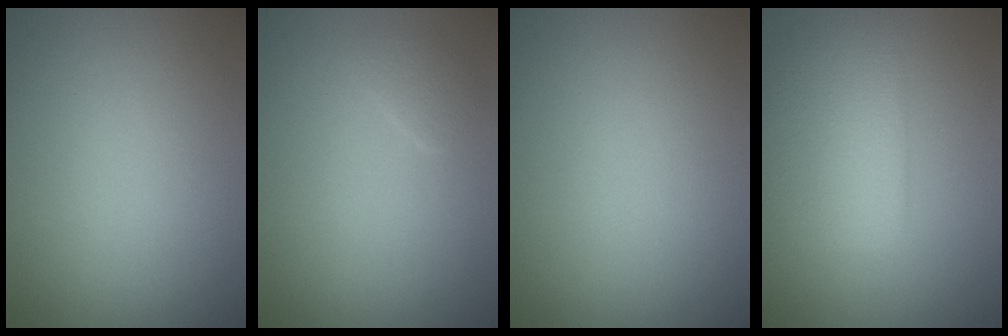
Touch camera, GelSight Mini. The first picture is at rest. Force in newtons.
{"total": 0.9, "press": 0.9, "slide": 0.0}
{"total": 0.0}
{"total": 4.4, "press": 4.4, "slide": 0.0}